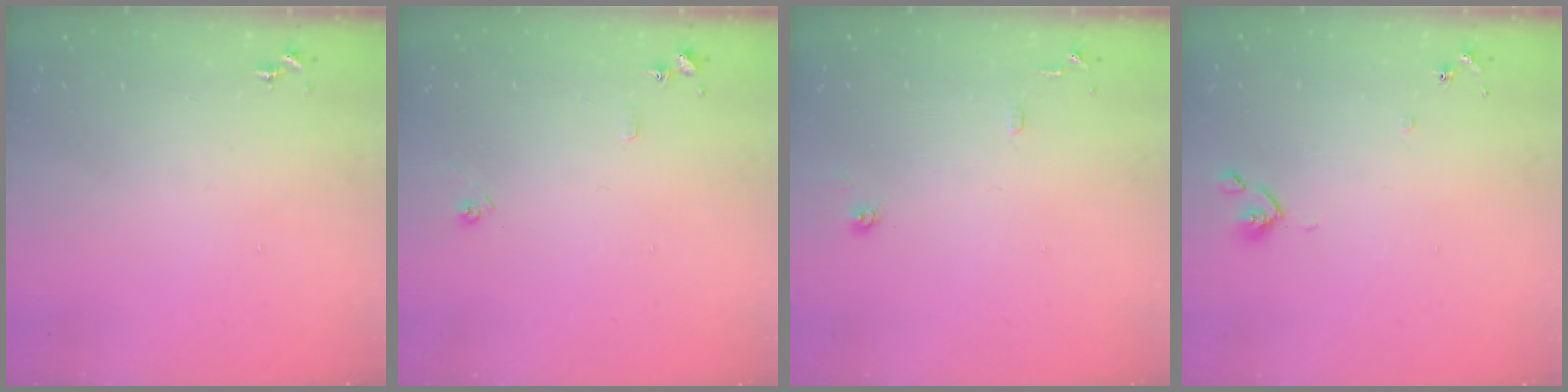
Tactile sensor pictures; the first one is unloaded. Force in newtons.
{"total": 6.9, "press": 6.9, "slide": 0.7}
{"total": 8.8, "press": 8.8, "slide": 0.8}
{"total": 6.9, "press": 6.9, "slide": 0.6}